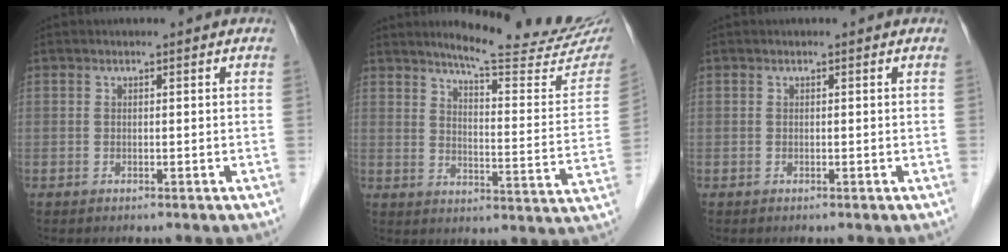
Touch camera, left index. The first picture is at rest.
{"total": 19.4, "force": [17.4, 1.4, 8.5], "torque": [-0.109, -0.078, 0.209]}
{"total": 0.0}